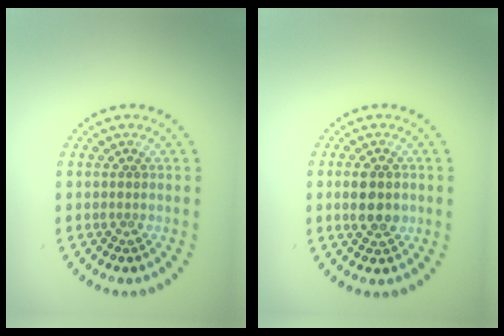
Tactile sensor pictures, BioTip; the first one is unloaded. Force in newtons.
{"total": 3.1, "press": 3.1, "slide": 0.2}